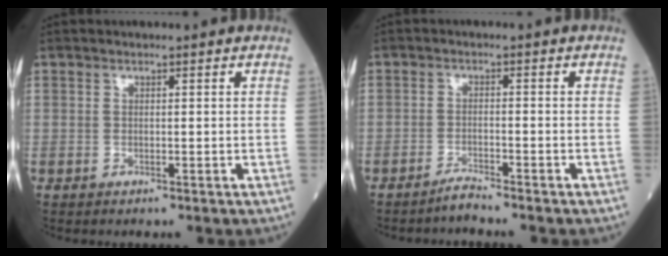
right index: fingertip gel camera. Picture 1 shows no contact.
{"total": 1.8, "force": [-1.6, -0.3, 0.5], "torque": [-0.013, -0.002, -0.031]}